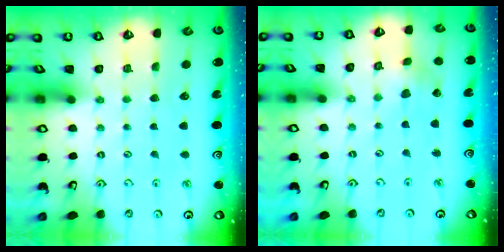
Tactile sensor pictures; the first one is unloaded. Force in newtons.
{"total": 2.9, "press": 2.9, "slide": 0.1}